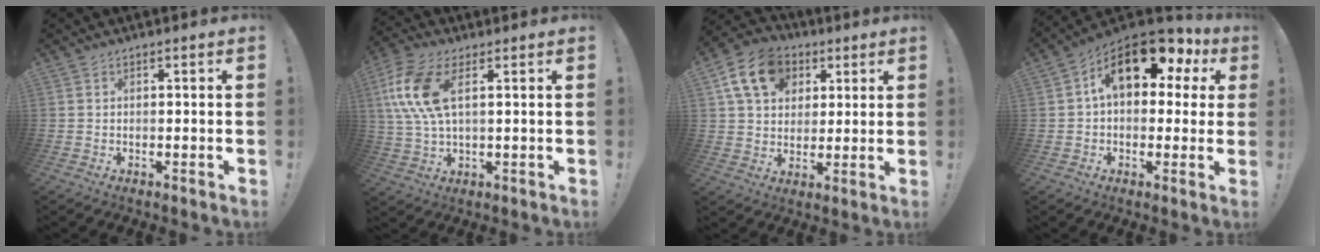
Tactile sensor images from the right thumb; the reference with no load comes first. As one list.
[{"total": 13.4, "force": [4.2, 6.3, 11.0], "torque": [-0.233, -0.009, 0.079]}, {"total": 15.3, "force": [6.2, 11.6, 7.8], "torque": [-0.122, -0.013, 0.122]}, {"total": 16.9, "force": [7.1, 8.9, 12.5], "torque": [-0.174, -0.034, 0.119]}]